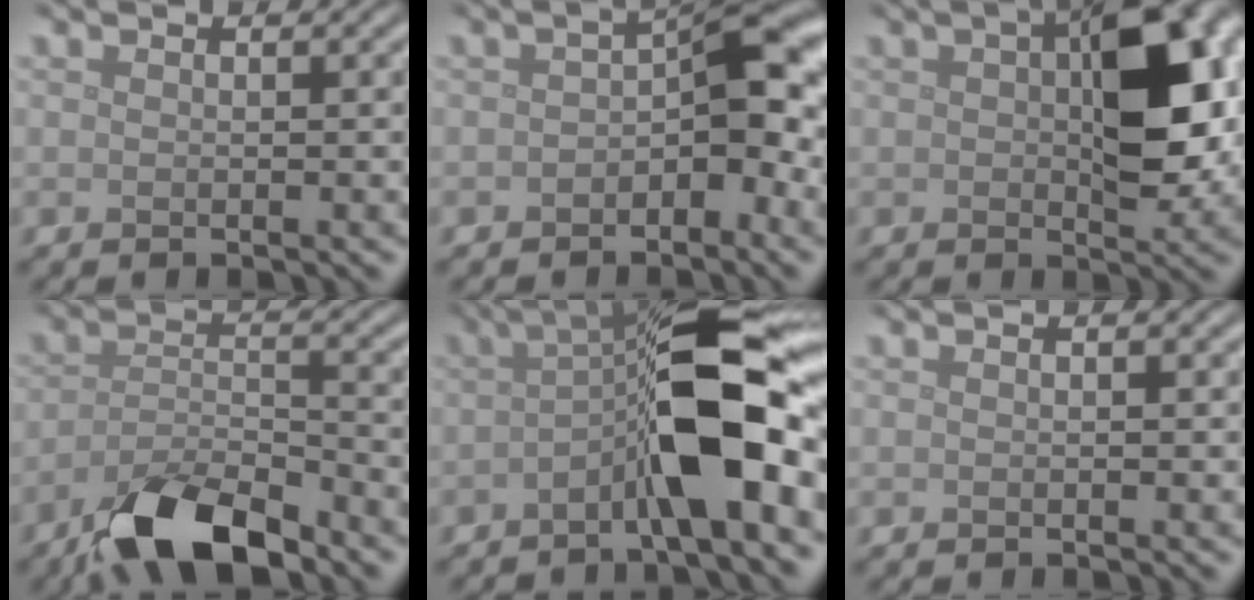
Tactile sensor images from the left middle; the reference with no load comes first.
{"total": 5.8, "force": [-0.9, 3.0, 4.9], "torque": [-0.052, 0.014, -0.024]}
{"total": 10.6, "force": [1.4, 5.7, 8.9], "torque": [-0.121, 0.008, 0.020]}
{"total": 8.4, "force": [-6.2, 2.6, 5.0], "torque": [-0.090, -0.007, -0.117]}
{"total": 10.7, "force": [-1.5, 3.0, 10.2], "torque": [-0.160, 0.014, -0.038]}
{"total": 0.0}